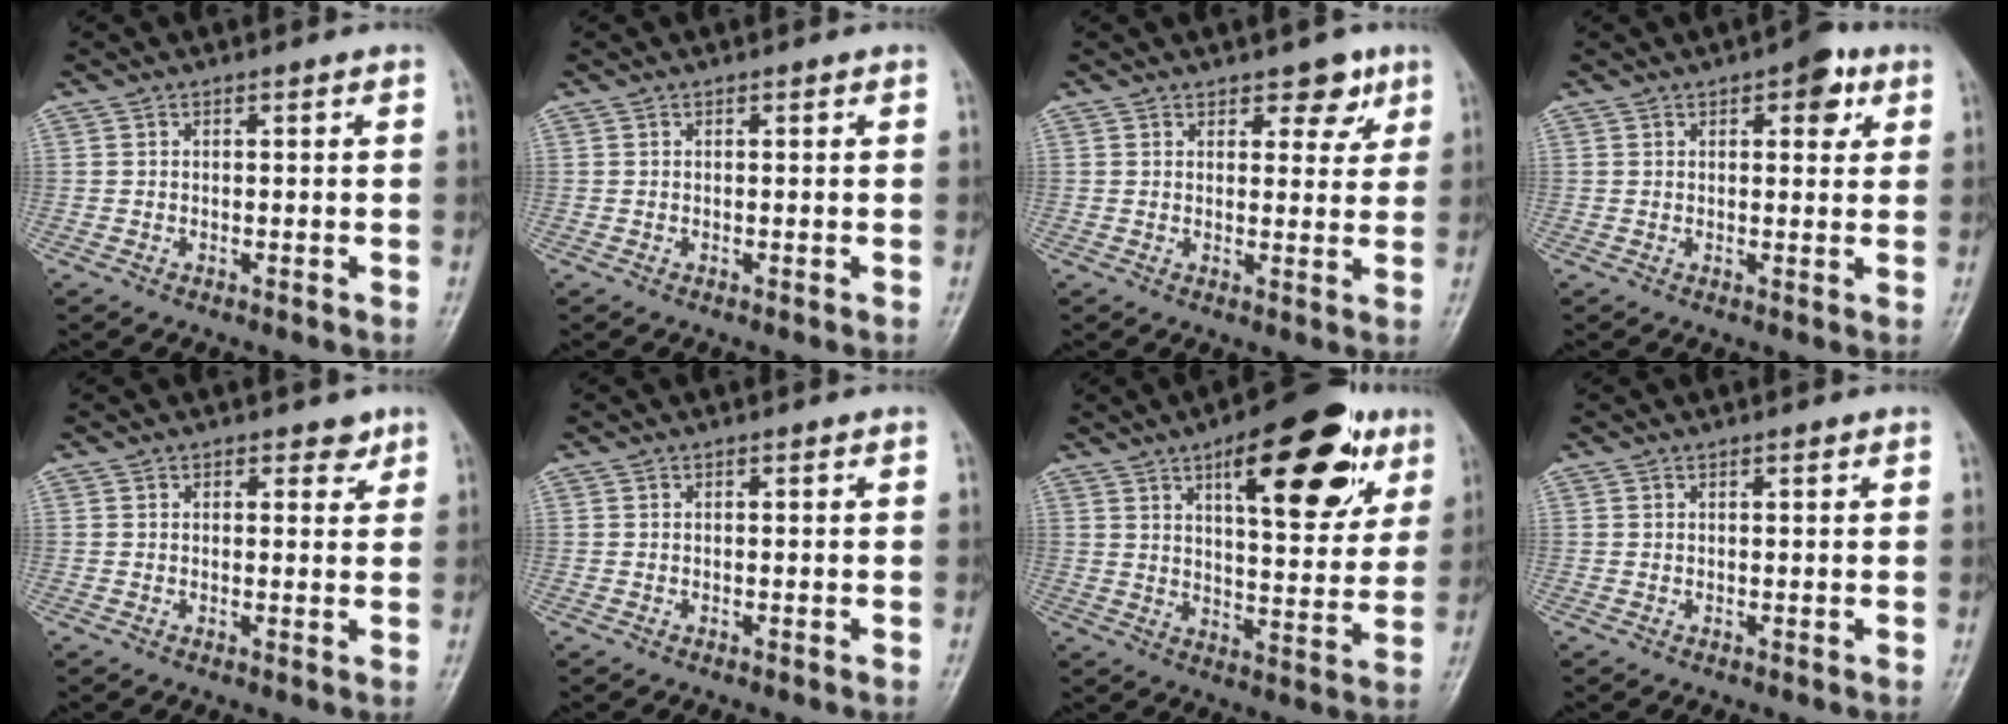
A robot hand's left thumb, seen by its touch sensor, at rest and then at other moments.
{"total": 0.0}
{"total": 4.9, "force": [3.1, 2.8, 2.6], "torque": [-0.003, -0.015, 0.038]}
{"total": 5.6, "force": [2.7, 2.7, 4.1], "torque": [-0.031, -0.005, 0.026]}
{"total": 2.5, "force": [1.6, 1.4, 1.1], "torque": [0.003, -0.008, 0.020]}
{"total": 0.0}
{"total": 21.2, "force": [10.1, 8.1, 16.8], "torque": [-0.196, -0.027, 0.144]}
{"total": 0.7, "force": [0.4, 0.2, 0.4], "torque": [-0.006, -0.001, 0.006]}